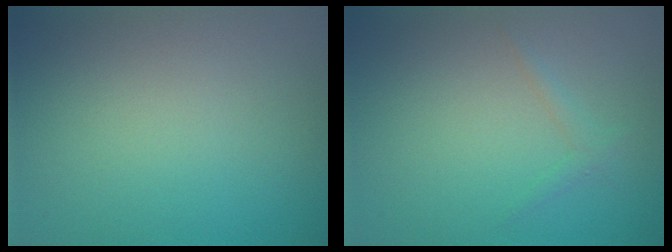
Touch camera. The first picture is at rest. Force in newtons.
{"total": 0.9, "press": 0.9, "slide": 0.0}